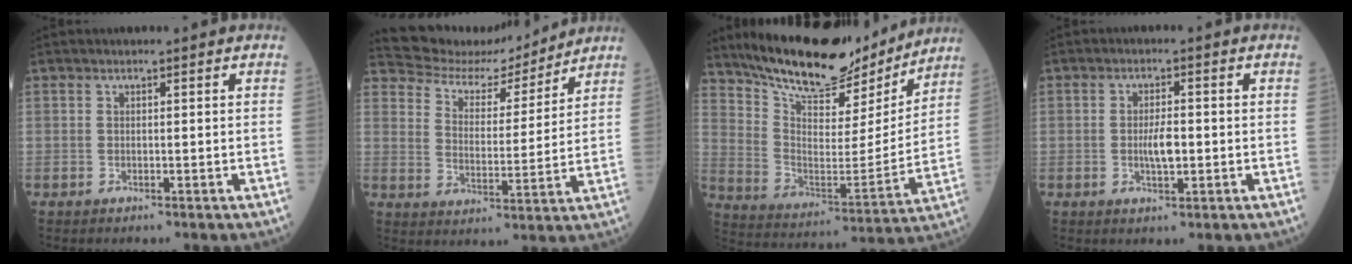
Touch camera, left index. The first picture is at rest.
{"total": 11.4, "force": [11.1, 2.2, 1.0], "torque": [-0.026, -0.003, 0.179]}
{"total": 19.8, "force": [17.5, 5.6, 7.6], "torque": [-0.132, -0.018, 0.275]}
{"total": 3.4, "force": [-0.6, 1.0, 3.2], "torque": [-0.060, -0.003, -0.011]}